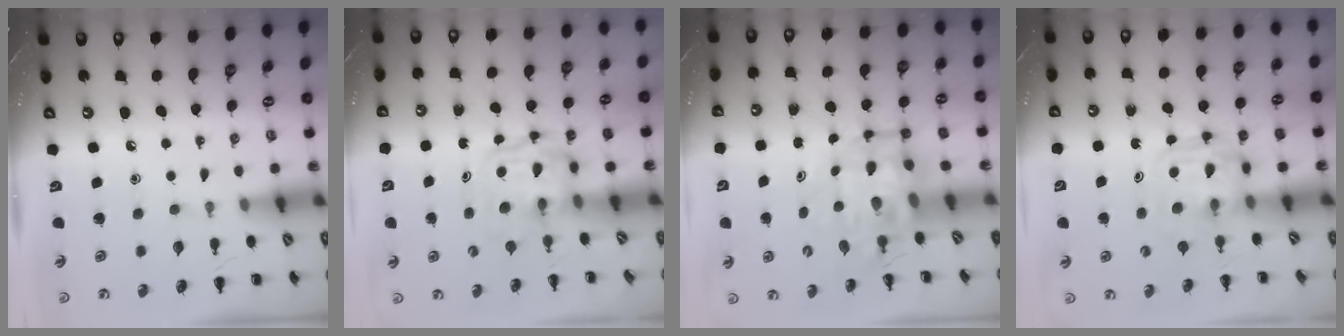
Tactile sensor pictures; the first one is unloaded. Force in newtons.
{"total": 3.5, "press": 3.4, "slide": 0.3}
{"total": 7.5, "press": 7.2, "slide": 2.1}
{"total": 3.7, "press": 3.7, "slide": 0.2}